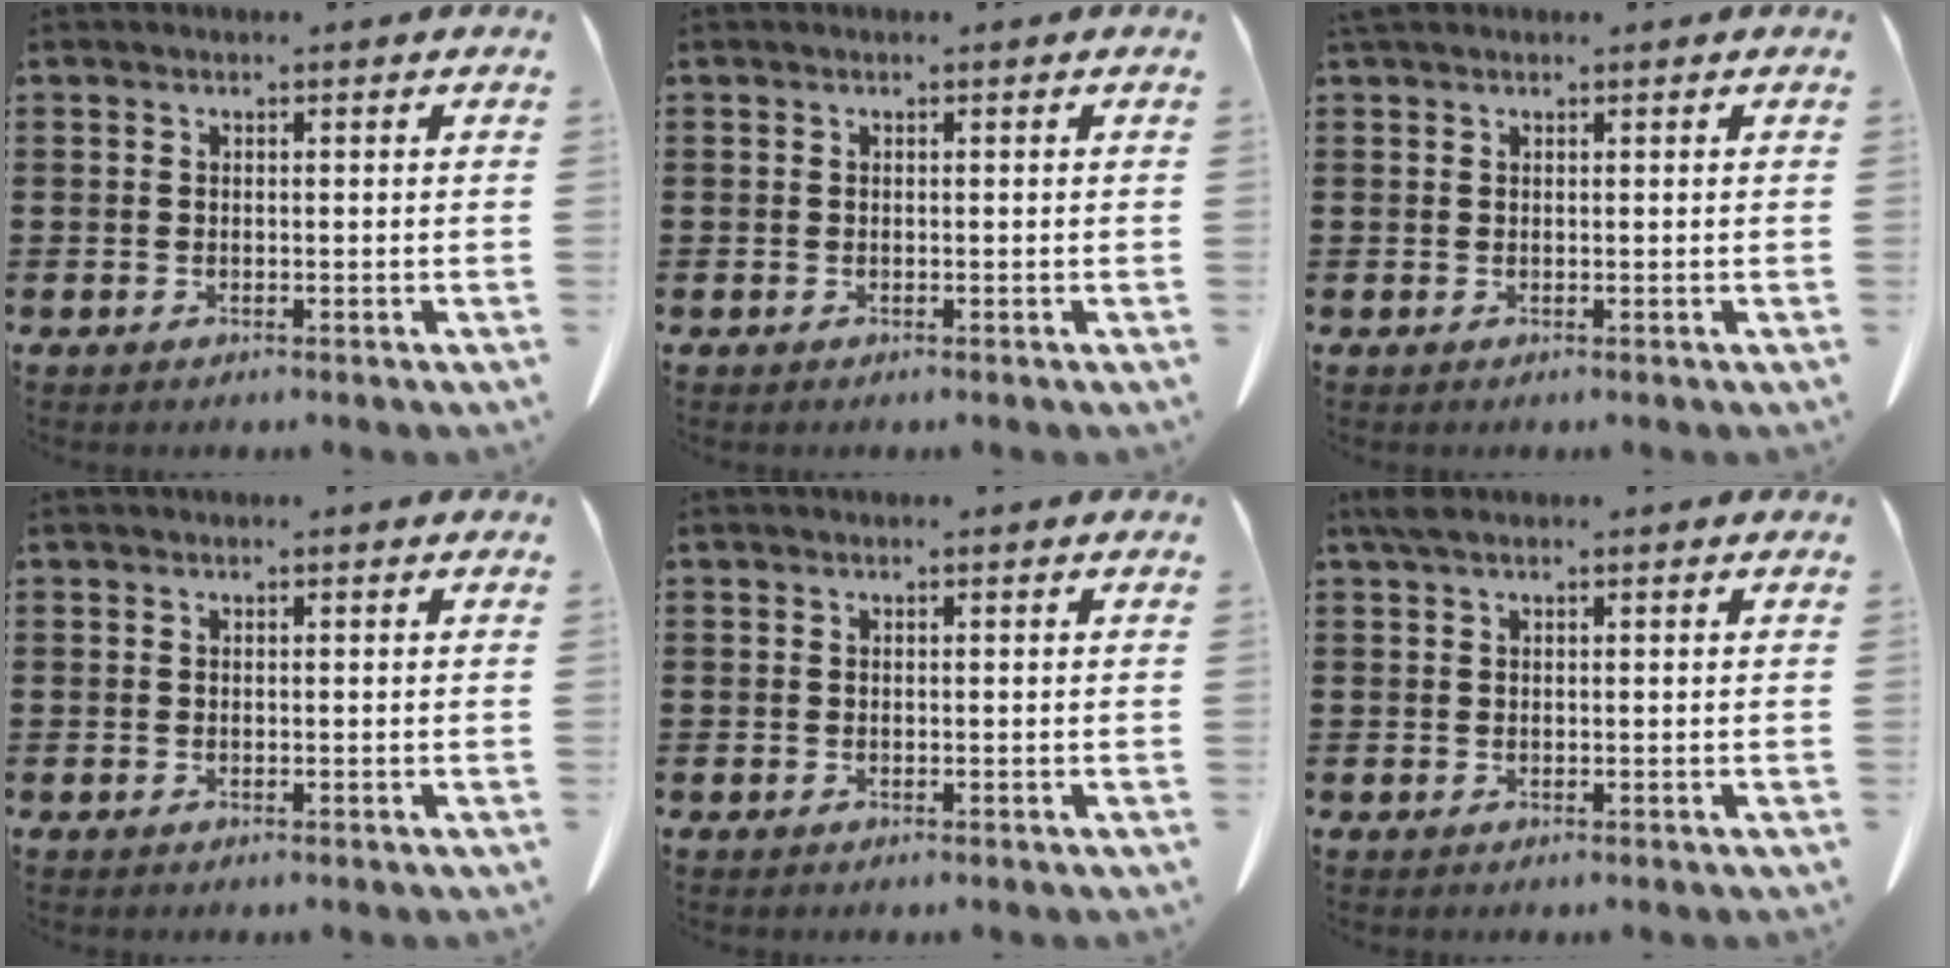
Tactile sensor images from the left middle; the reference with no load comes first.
{"total": 0.0}
{"total": 0.9, "force": [0.7, 0.3, 0.5], "torque": [-0.013, 0.000, 0.014]}
{"total": 0.0}
{"total": 0.0}
{"total": 1.3, "force": [0.6, 0.5, 1.0], "torque": [-0.023, 0.002, 0.011]}